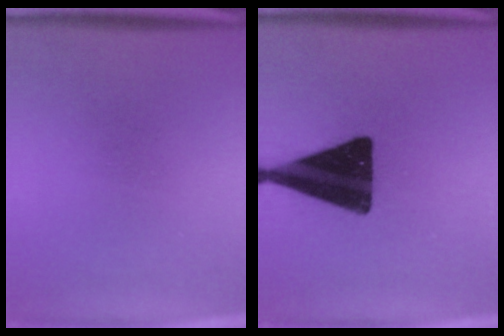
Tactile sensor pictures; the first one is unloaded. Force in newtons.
{"total": 18.7}